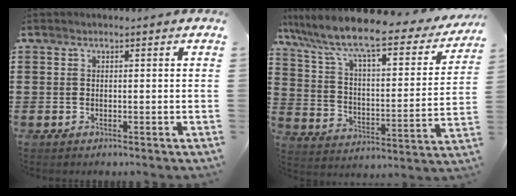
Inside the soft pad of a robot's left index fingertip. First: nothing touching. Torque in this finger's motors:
{"motor_torque": [2.14, 0.00, 0.50, -0.01]}